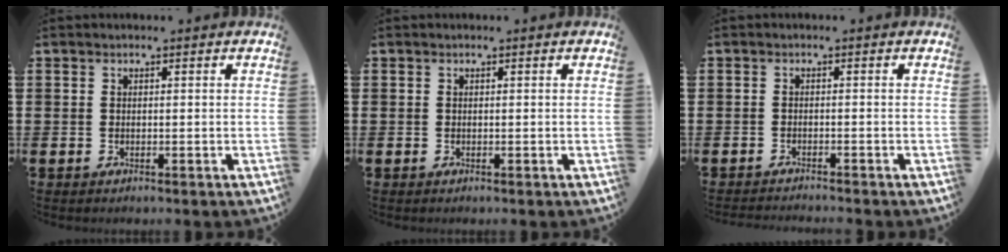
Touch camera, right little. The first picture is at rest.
{"total": 0.0}
{"total": 1.0, "force": [-1.0, -0.2, 0.0], "torque": [-0.001, -0.001, -0.020]}